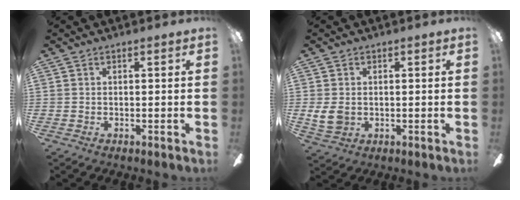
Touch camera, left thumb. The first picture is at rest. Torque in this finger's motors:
{"motor_torque": [-0.18, 0.38, 0.30, -0.25, 0.00]}